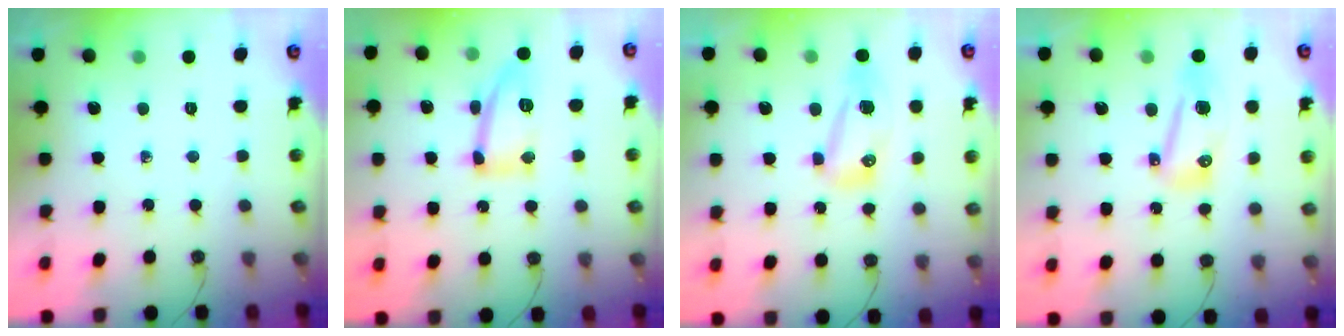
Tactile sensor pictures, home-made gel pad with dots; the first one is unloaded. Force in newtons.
{"total": 14.3, "press": 14.3, "slide": 1.4}
{"total": 10.7, "press": 9.8, "slide": 4.3}
{"total": 9.6, "press": 9.1, "slide": 2.9}